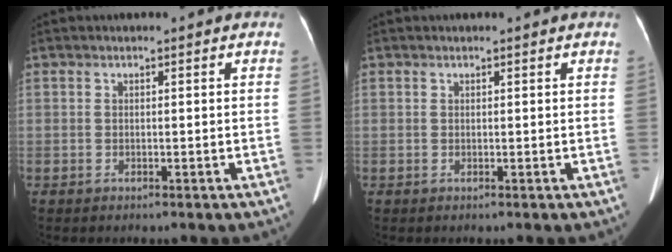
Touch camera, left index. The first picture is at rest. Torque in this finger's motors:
{"motor_torque": [-0.71, 0.60, -0.27, -0.05]}